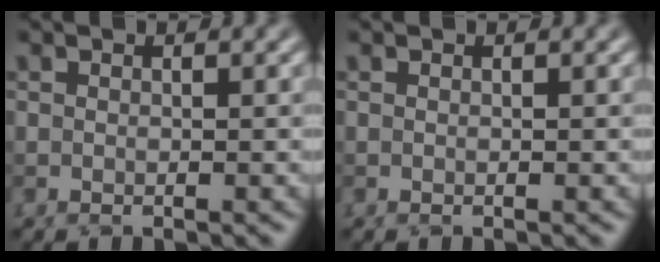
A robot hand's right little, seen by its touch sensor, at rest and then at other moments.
{"total": 0.0}